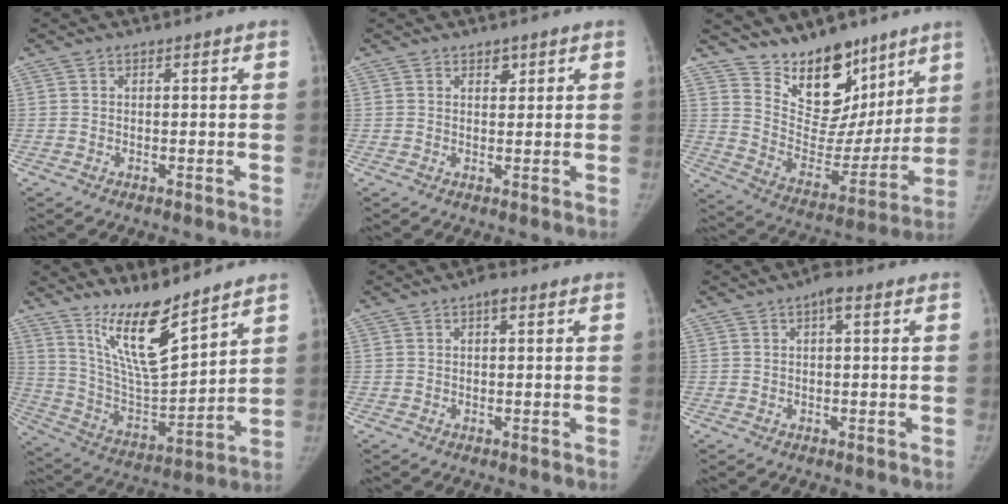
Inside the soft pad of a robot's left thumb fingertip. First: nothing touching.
{"total": 1.8, "force": [1.1, 1.1, 0.8], "torque": [0.002, -0.006, 0.015]}
{"total": 18.4, "force": [13.2, 9.8, 8.1], "torque": [-0.059, -0.089, 0.222]}
{"total": 15.3, "force": [11.2, 3.5, 9.8], "torque": [-0.151, -0.083, 0.221]}
{"total": 1.9, "force": [0.9, 0.9, 1.5], "torque": [-0.019, 0.002, 0.009]}
{"total": 2.5, "force": [0.9, 0.9, 2.1], "torque": [-0.033, 0.004, 0.007]}